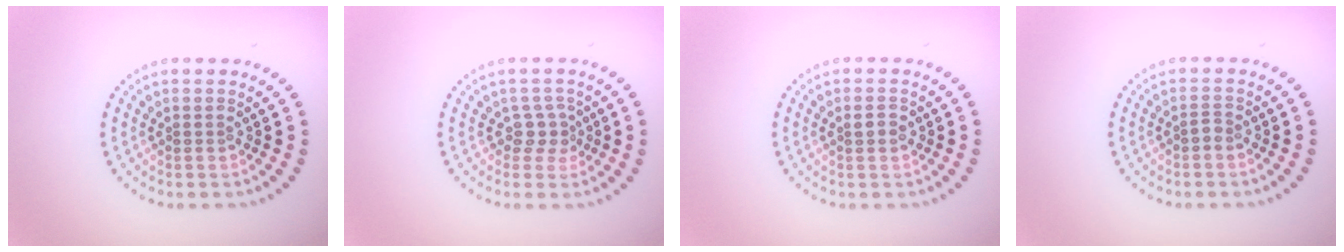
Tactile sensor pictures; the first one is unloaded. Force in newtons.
{"total": 1.9, "press": 1.3, "slide": 1.3}
{"total": 1.2, "press": 1.1, "slide": 0.3}
{"total": 0.7, "press": 0.6, "slide": 0.3}